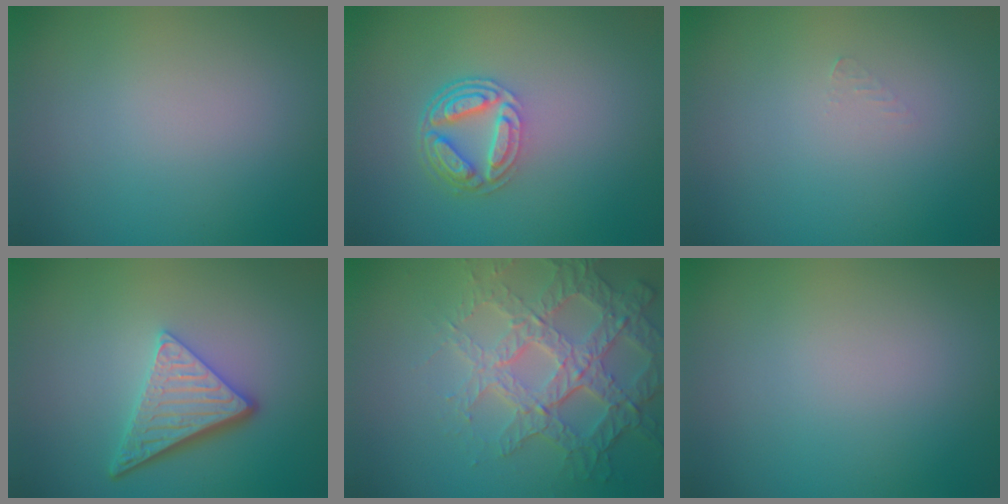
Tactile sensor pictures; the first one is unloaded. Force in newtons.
{"total": 4.3, "press": 3.2, "slide": 2.8}
{"total": 0.7, "press": 0.7, "slide": 0.1}
{"total": 4.7, "press": 3.5, "slide": 3.1}
{"total": 6.1, "press": 5.0, "slide": 3.3}
{"total": 0.0}